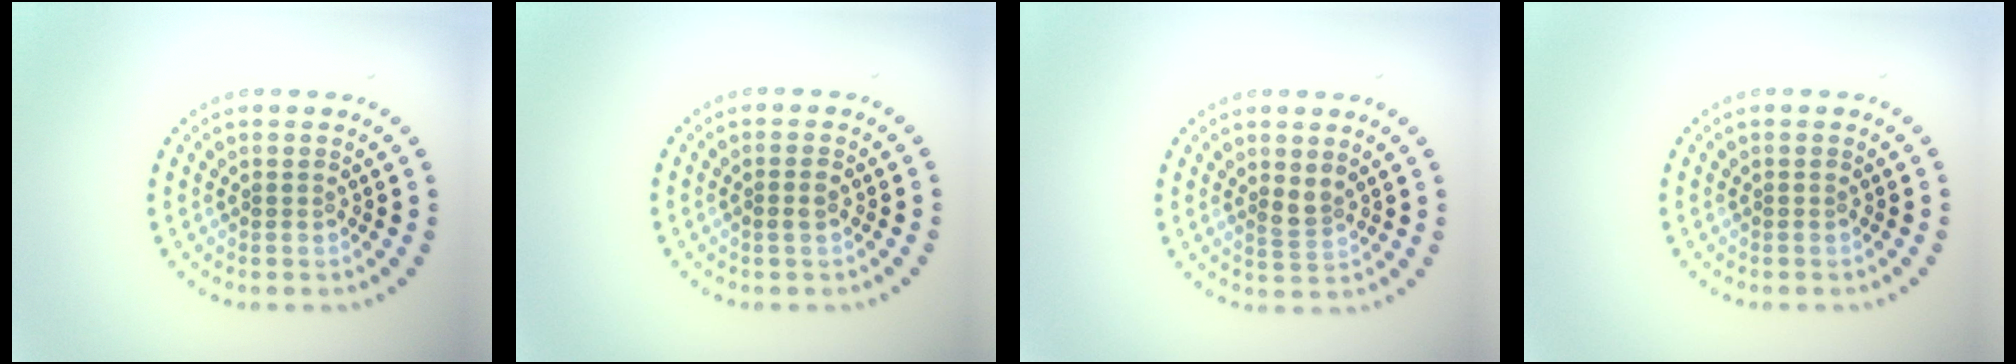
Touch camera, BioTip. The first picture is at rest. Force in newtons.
{"total": 0.9, "press": 0.9, "slide": 0.3}
{"total": 1.6, "press": 1.3, "slide": 0.9}
{"total": 0.0}